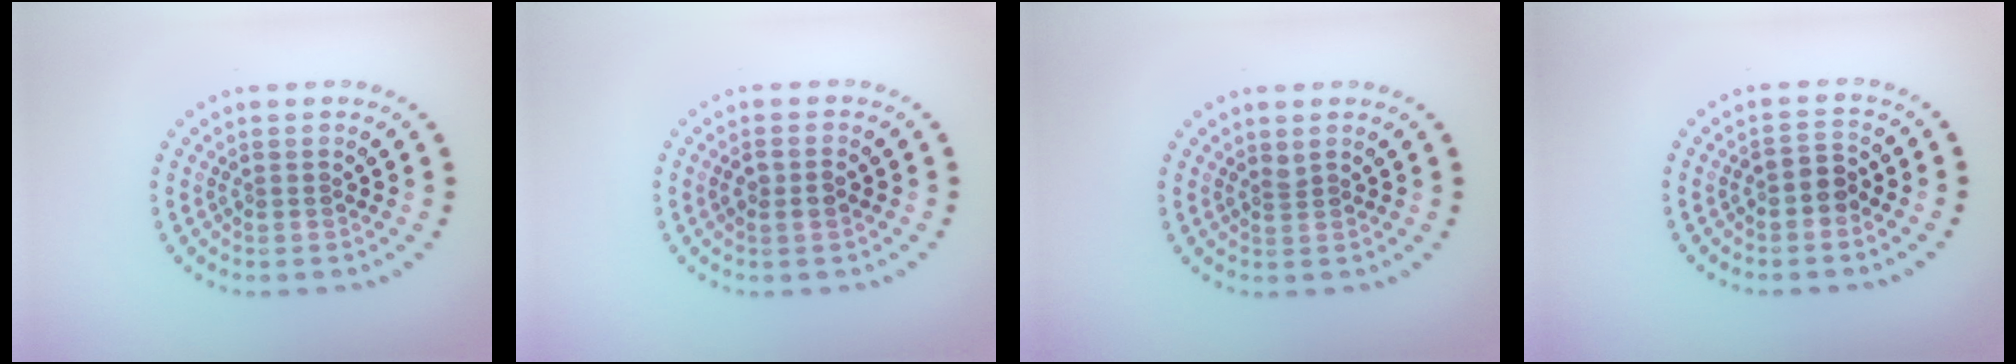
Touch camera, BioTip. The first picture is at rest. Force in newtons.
{"total": 1.6, "press": 1.5, "slide": 0.3}
{"total": 0.8, "press": 0.5, "slide": 0.6}
{"total": 1.8, "press": 1.7, "slide": 0.6}